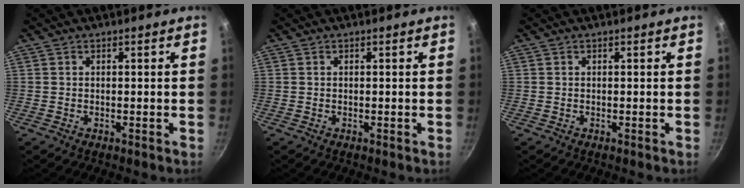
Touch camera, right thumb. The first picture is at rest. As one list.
[{"total": 0.0}, {"total": 0.0}]